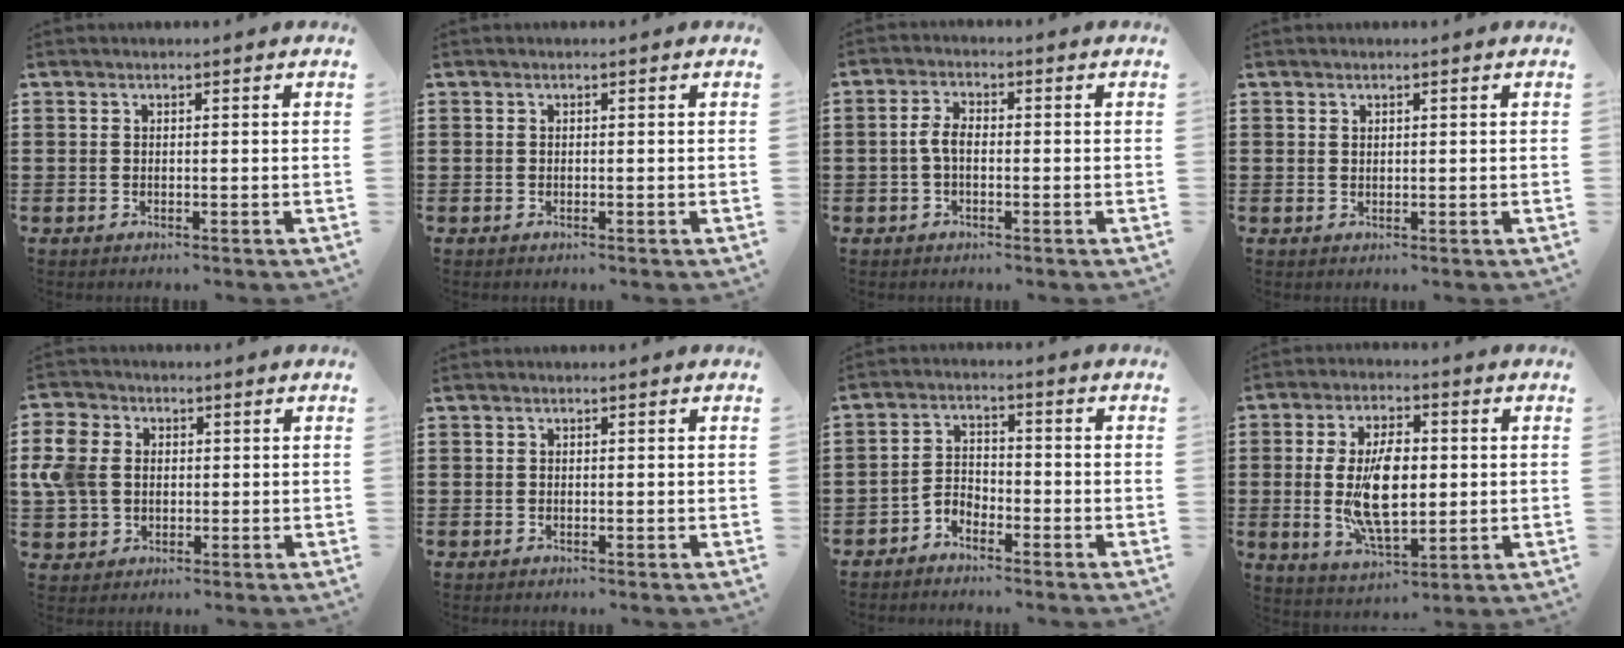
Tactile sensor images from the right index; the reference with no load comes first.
{"total": 0.0}
{"total": 3.4, "force": [-0.6, 1.7, 2.9], "torque": [-0.077, -0.003, -0.019]}
{"total": 0.7, "force": [0.5, 0.5, 0.2], "torque": [-0.004, 0.002, 0.011]}
{"total": 7.2, "force": [0.4, 6.1, 3.8], "torque": [-0.122, 0.009, 0.002]}
{"total": 0.0}
{"total": 2.9, "force": [-2.7, 0.9, 0.5], "torque": [-0.024, 0.004, -0.061]}
{"total": 10.4, "force": [0.2, 4.9, 9.2], "torque": [-0.173, -0.001, -0.001]}